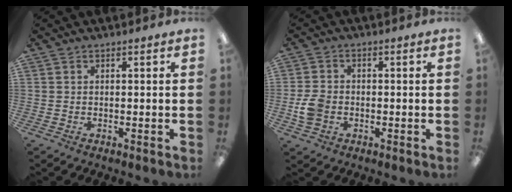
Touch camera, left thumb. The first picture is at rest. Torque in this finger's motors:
{"motor_torque": [-0.07, 0.09, 0.30, -0.30, 0.03]}